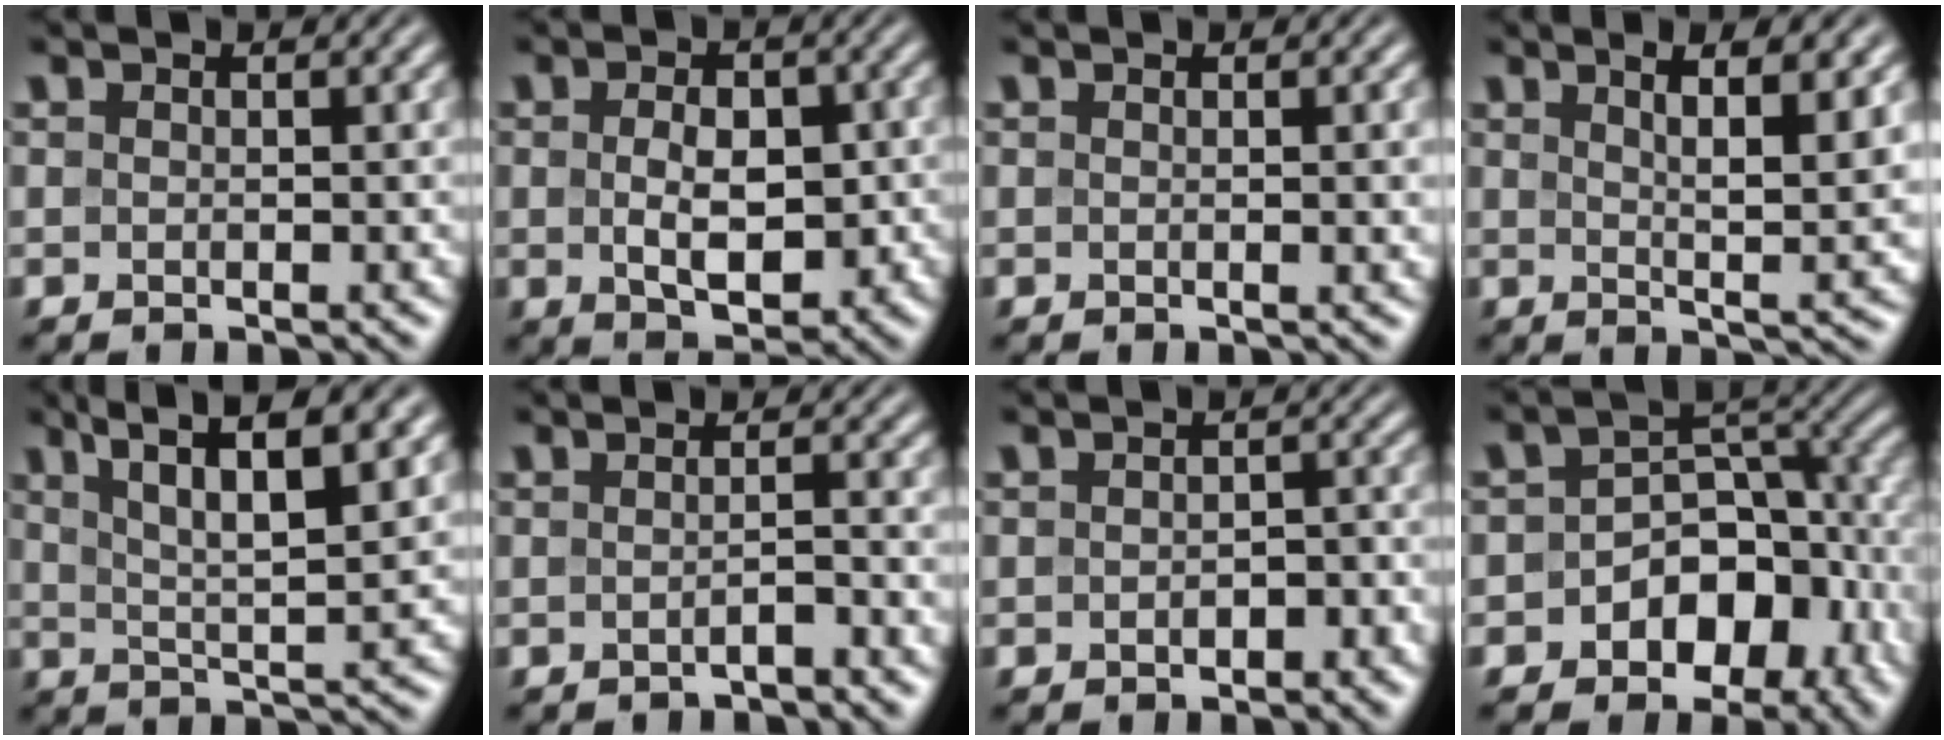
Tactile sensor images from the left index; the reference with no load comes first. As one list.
[{"total": 5.1, "force": [-0.4, 3.0, 4.1], "torque": [-0.069, -0.006, 0.000]}, {"total": 1.9, "force": [0.1, 0.5, 1.9], "torque": [-0.020, 0.003, -0.002]}, {"total": 6.4, "force": [2.5, 1.3, 5.8], "torque": [-0.080, -0.002, 0.043]}, {"total": 7.3, "force": [4.1, 1.6, 5.8], "torque": [-0.096, 0.009, 0.074]}, {"total": 1.4, "force": [-0.7, 0.3, 1.1], "torque": [-0.014, 0.001, -0.017]}, {"total": 2.2, "force": [-0.8, 1.3, 1.6], "torque": [-0.025, -0.001, -0.010]}, {"total": 9.5, "force": [-4.1, 6.6, 5.4], "torque": [-0.070, -0.008, -0.069]}]